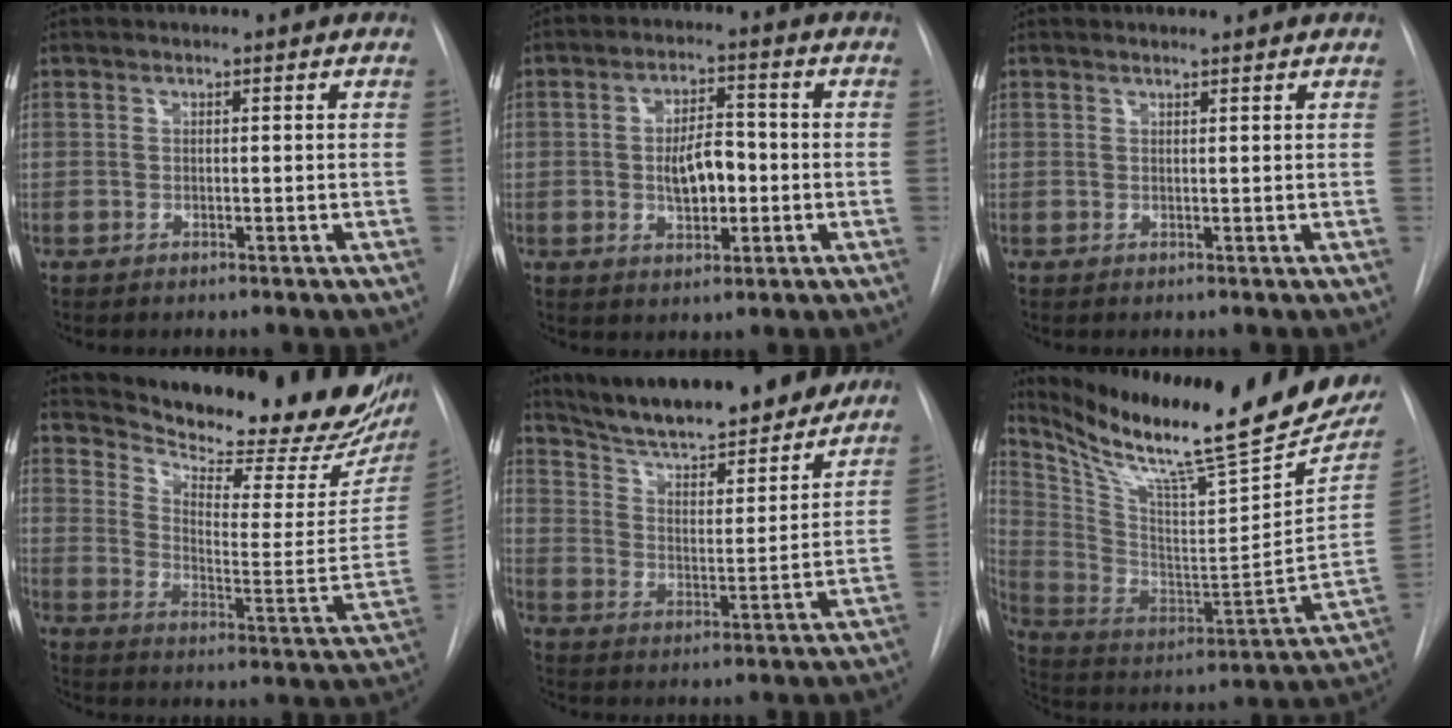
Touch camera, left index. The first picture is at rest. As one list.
[{"total": 6.7, "force": [-1.2, 3.1, 5.9], "torque": [-0.104, 0.006, -0.020]}, {"total": 1.4, "force": [1.4, 0.0, 0.2], "torque": [-0.010, 0.004, 0.017]}, {"total": 25.7, "force": [22.6, 5.7, 11.0], "torque": [-0.172, -0.086, 0.286]}, {"total": 20.2, "force": [17.7, 4.0, 8.8], "torque": [-0.140, -0.007, 0.261]}, {"total": 28.9, "force": [23.1, 4.6, 16.8], "torque": [-0.286, -0.061, 0.338]}]